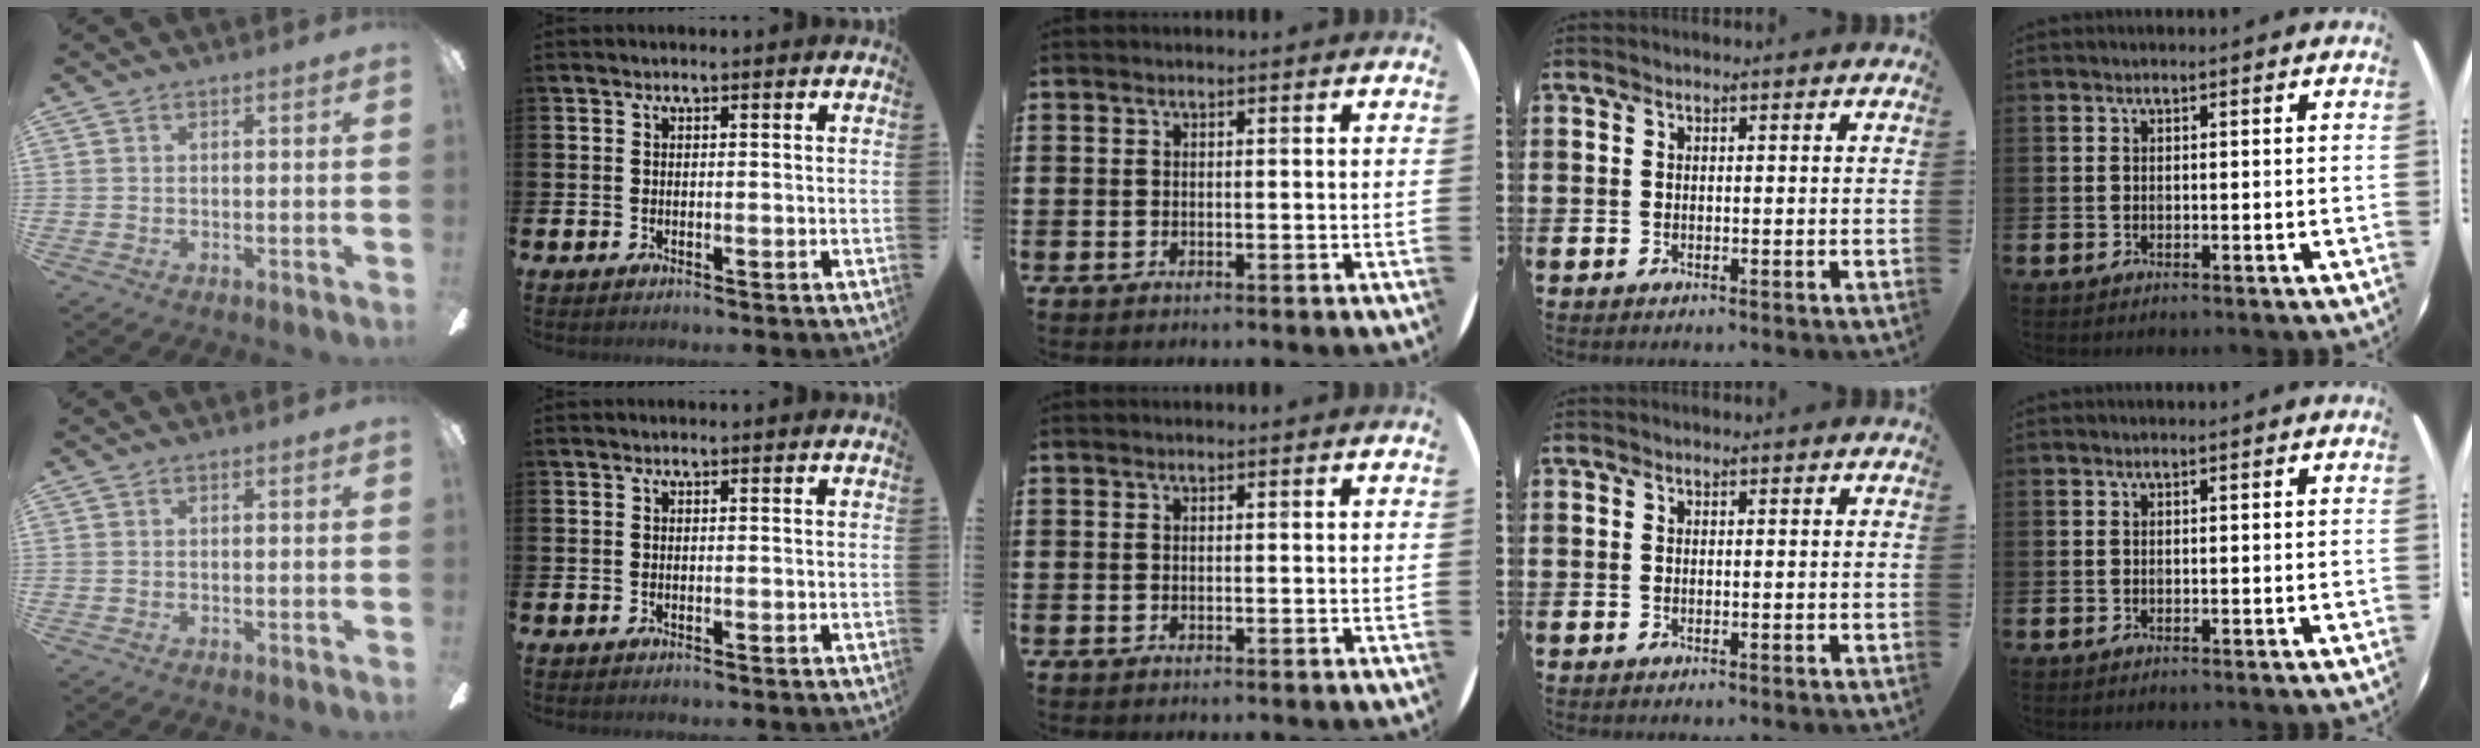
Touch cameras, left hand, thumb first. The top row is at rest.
{}